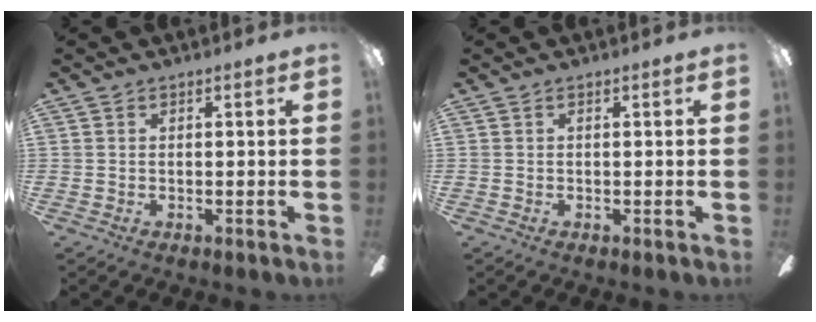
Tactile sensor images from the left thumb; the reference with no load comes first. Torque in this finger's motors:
{"motor_torque": [-0.01, 0.00, 0.01, 0.00, 0.00]}